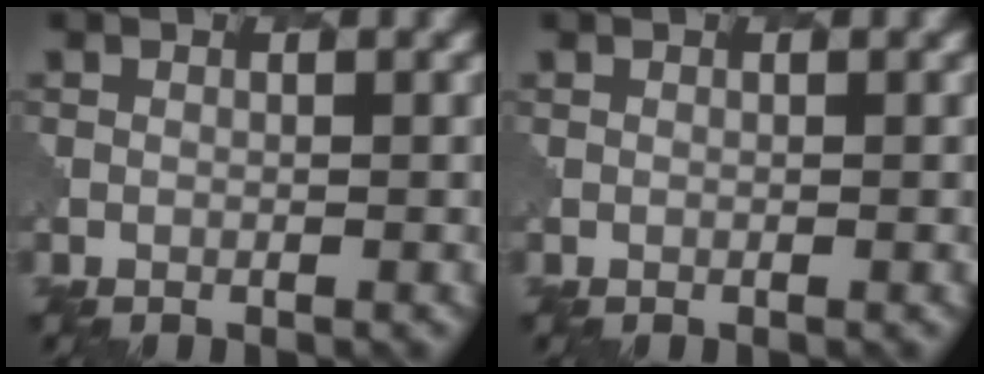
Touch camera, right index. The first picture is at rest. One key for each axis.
{"total": 0.0}